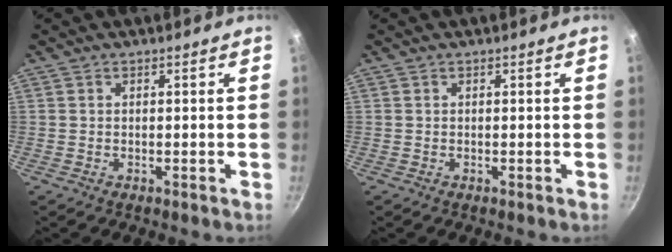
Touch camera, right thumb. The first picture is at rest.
{"total": 0.0}